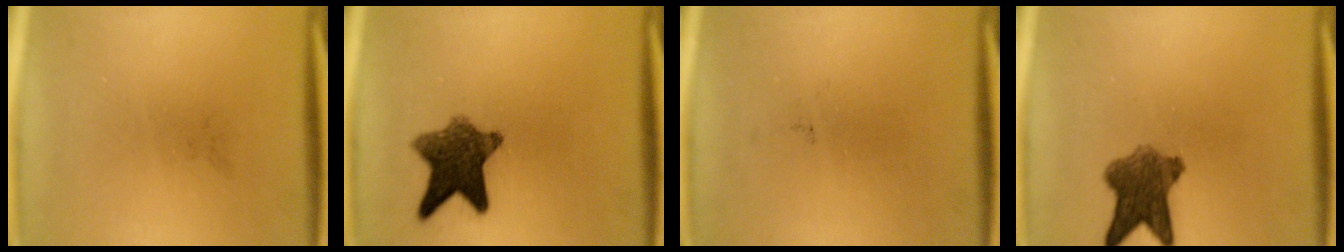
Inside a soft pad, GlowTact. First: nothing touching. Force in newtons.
{"total": 9.0}
{"total": 0.0}
{"total": 7.8}